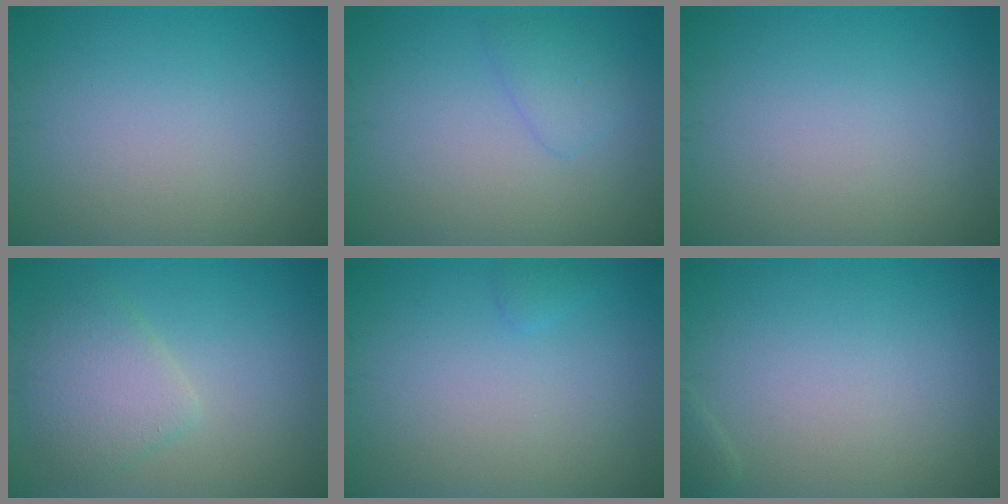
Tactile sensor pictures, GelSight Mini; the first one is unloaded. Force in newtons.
{"total": 1.8, "press": 1.8, "slide": 0.1}
{"total": 0.0}
{"total": 3.7, "press": 3.7, "slide": 0.2}
{"total": 0.6, "press": 0.6, "slide": 0.0}
{"total": 0.5, "press": 0.5, "slide": 0.1}